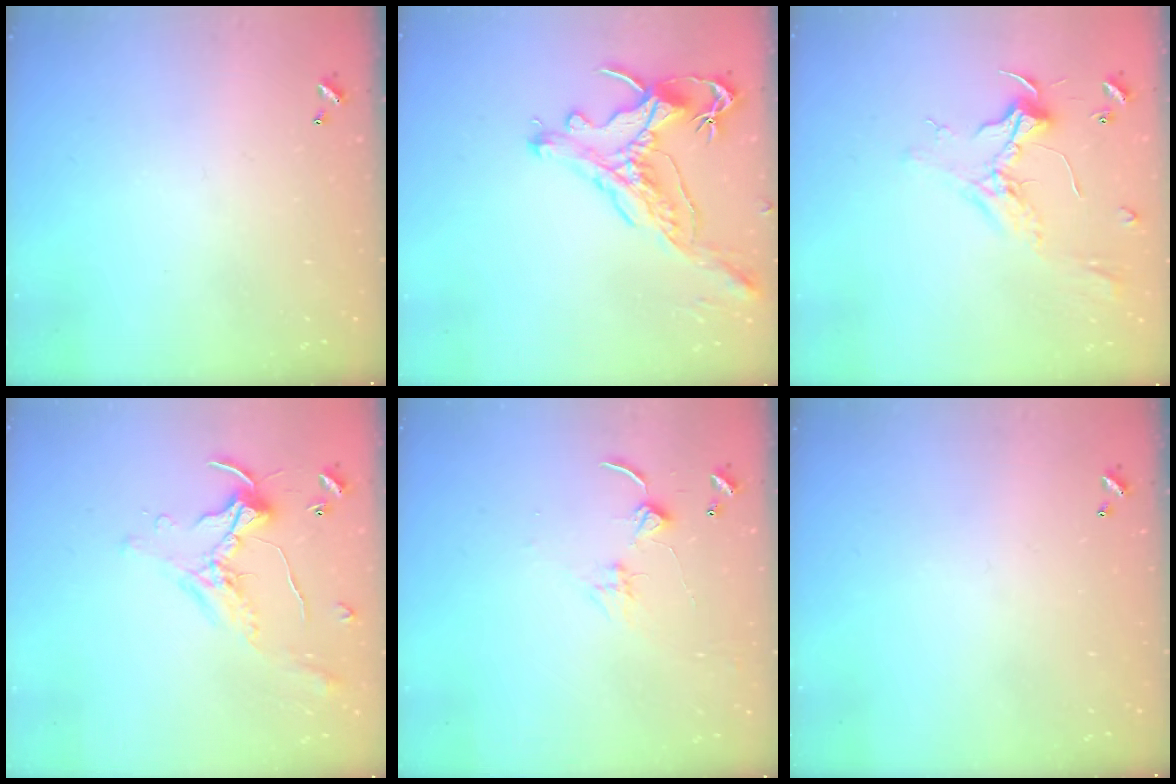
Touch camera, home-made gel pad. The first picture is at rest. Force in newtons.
{"total": 1.2, "press": 0.9, "slide": 0.9}
{"total": 2.3, "press": 2.1, "slide": 0.9}
{"total": 0.8, "press": 0.8, "slide": 0.2}
{"total": 2.4, "press": 2.3, "slide": 0.4}
{"total": 0.0}